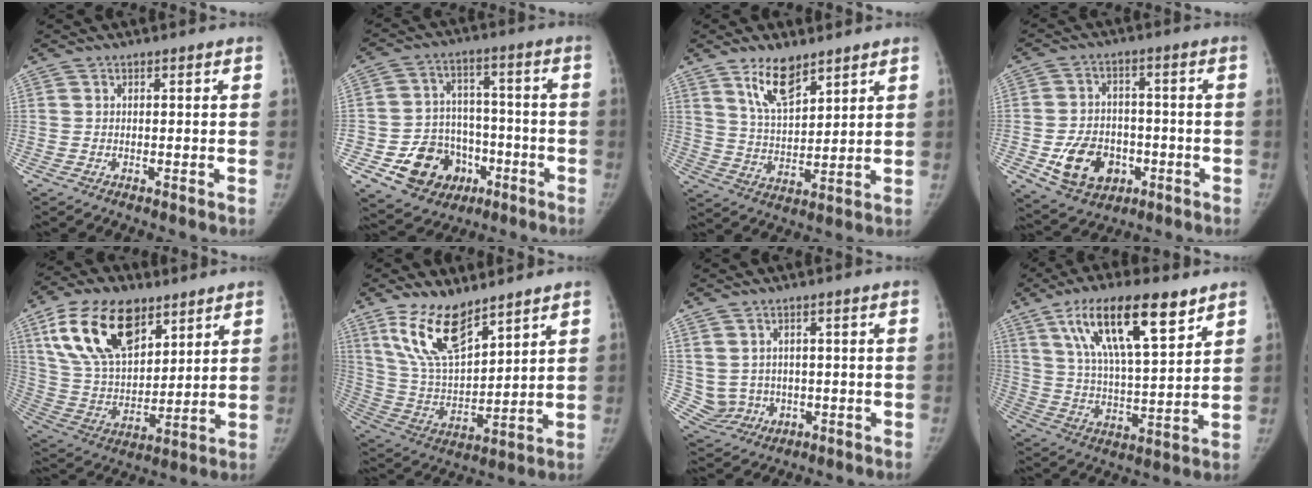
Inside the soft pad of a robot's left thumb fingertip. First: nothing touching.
{"total": 15.0, "force": [-6.4, 11.9, 6.5], "torque": [-0.072, 0.051, -0.094]}
{"total": 9.2, "force": [6.3, 3.7, 5.6], "torque": [-0.083, -0.043, 0.122]}
{"total": 12.3, "force": [-4.0, 9.4, 6.9], "torque": [-0.085, 0.018, -0.055]}
{"total": 20.3, "force": [10.8, 11.4, 12.9], "torque": [-0.208, -0.036, 0.202]}
{"total": 13.9, "force": [9.7, 5.3, 8.5], "torque": [-0.137, -0.053, 0.202]}
{"total": 6.5, "force": [0.3, 6.1, 2.3], "torque": [-0.029, 0.003, 0.029]}
{"total": 18.5, "force": [10.4, 5.5, 14.3], "torque": [-0.226, -0.032, 0.186]}